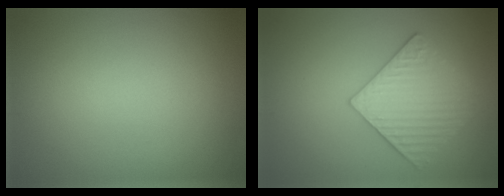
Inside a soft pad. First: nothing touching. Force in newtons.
{"total": 4.0, "press": 3.8, "slide": 1.2}